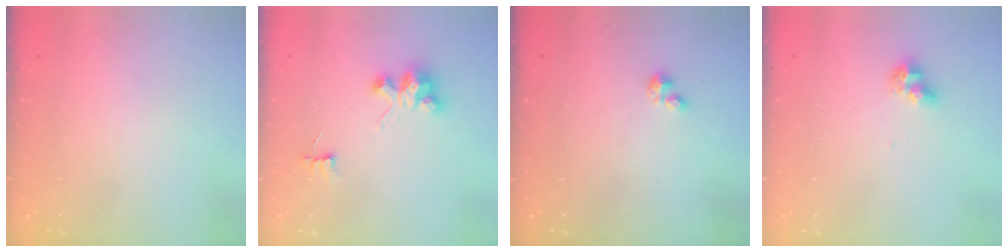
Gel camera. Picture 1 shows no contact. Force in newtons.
{"total": 3.6, "press": 3.6, "slide": 0.0}
{"total": 0.7, "press": 0.6, "slide": 0.2}
{"total": 7.1, "press": 7.1, "slide": 0.7}